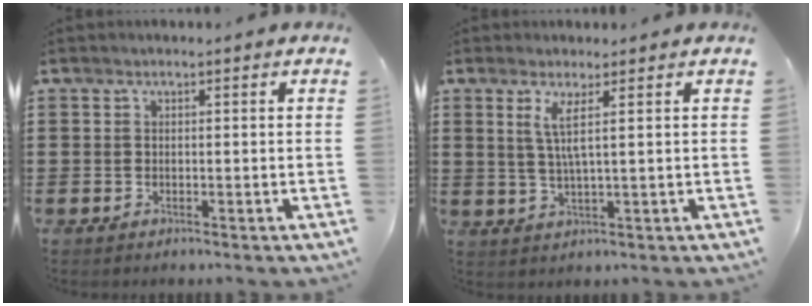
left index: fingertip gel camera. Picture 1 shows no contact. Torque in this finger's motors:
{"motor_torque": [0.99, -0.97, 0.45, 0.11]}